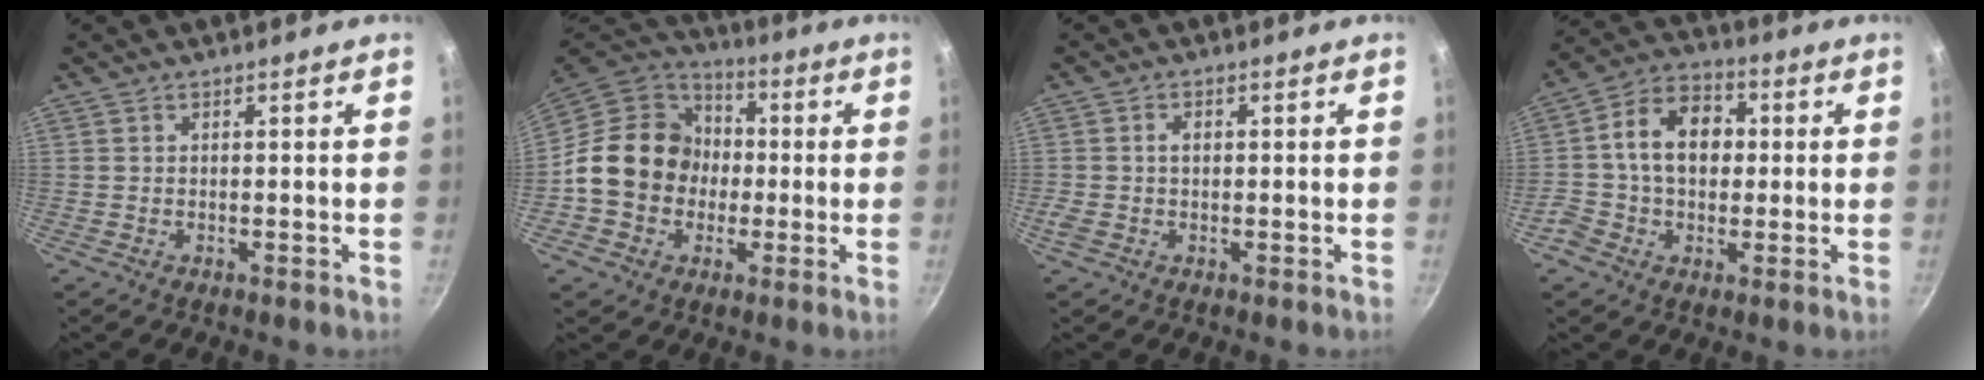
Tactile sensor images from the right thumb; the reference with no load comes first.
{"total": 16.8, "force": [-1.2, 14.5, 8.4], "torque": [-0.113, 0.037, -0.031]}
{"total": 2.8, "force": [0.0, 2.1, 1.8], "torque": [-0.027, 0.005, -0.001]}
{"total": 12.2, "force": [0.4, 9.4, 7.8], "torque": [-0.097, 0.028, -0.013]}